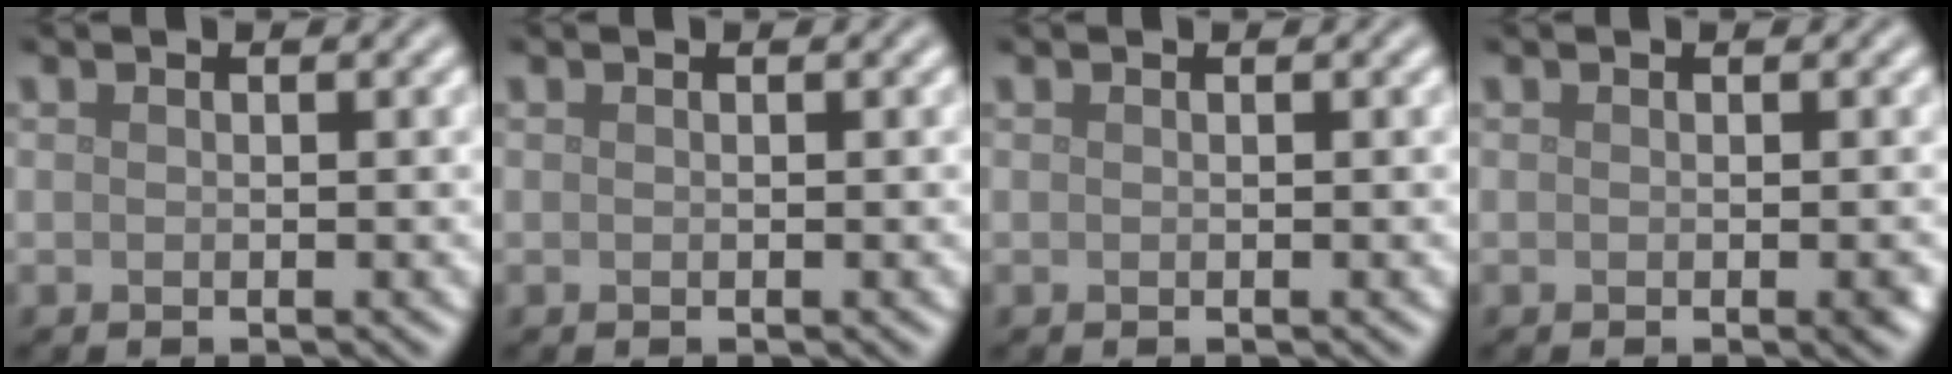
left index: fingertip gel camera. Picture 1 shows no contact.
{"total": 0.0}
{"total": 0.0}
{"total": 1.0, "force": [-0.3, 0.1, 1.0], "torque": [-0.011, -0.001, -0.003]}